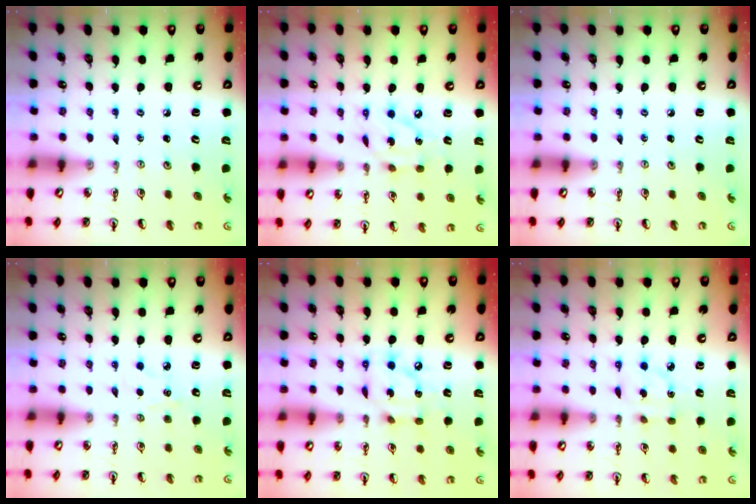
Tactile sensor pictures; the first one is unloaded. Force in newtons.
{"total": 9.8, "press": 9.8, "slide": 0.6}
{"total": 0.0}
{"total": 3.3, "press": 3.3, "slide": 0.5}
{"total": 11.5, "press": 11.4, "slide": 0.7}
{"total": 2.9, "press": 2.9, "slide": 0.0}